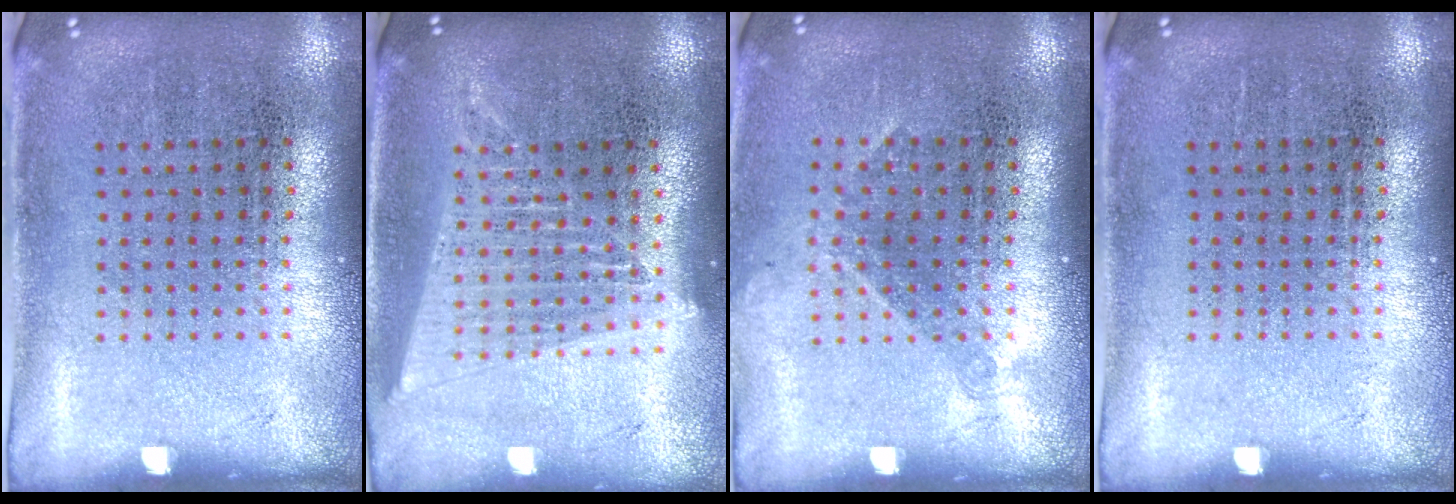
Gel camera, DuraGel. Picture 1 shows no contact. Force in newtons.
{"total": 1.7, "press": 1.6, "slide": 0.7}
{"total": 1.1, "press": 0.8, "slide": 0.6}
{"total": 0.0}